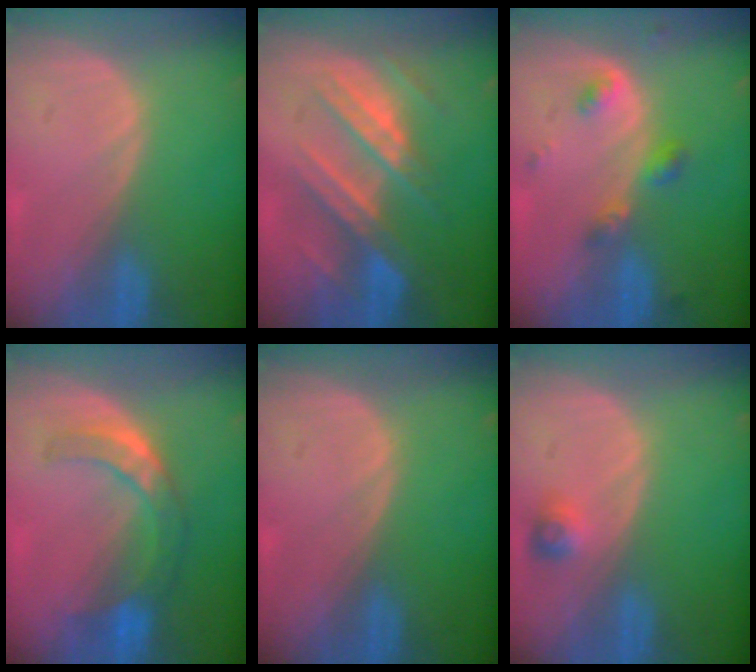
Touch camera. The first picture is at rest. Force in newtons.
{"total": 8.3, "press": 8.0, "slide": 2.0}
{"total": 4.2, "press": 3.9, "slide": 1.5}
{"total": 7.6, "press": 6.6, "slide": 3.8}
{"total": 0.0}
{"total": 2.5, "press": 2.3, "slide": 1.0}